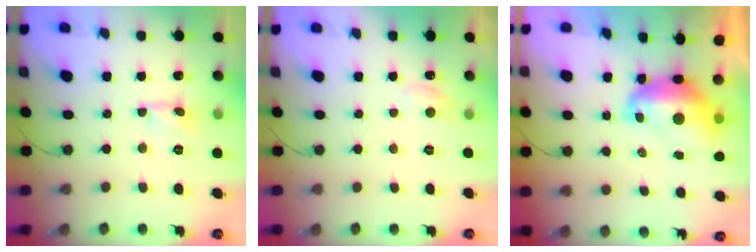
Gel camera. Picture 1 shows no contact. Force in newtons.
{"total": 5.5, "press": 5.4, "slide": 0.8}
{"total": 12.0, "press": 11.9, "slide": 1.2}